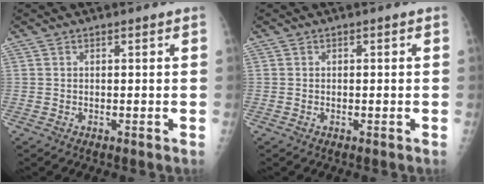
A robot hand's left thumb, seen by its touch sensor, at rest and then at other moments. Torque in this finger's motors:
{"motor_torque": [-0.01, 0.01, 0.00, 0.00, 0.00]}